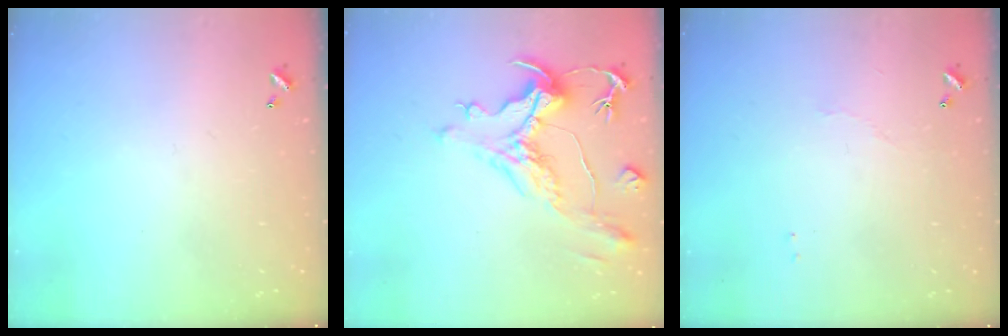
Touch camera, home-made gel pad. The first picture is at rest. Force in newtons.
{"total": 2.0, "press": 0.9, "slide": 1.8}
{"total": 1.8, "press": 1.8, "slide": 0.4}